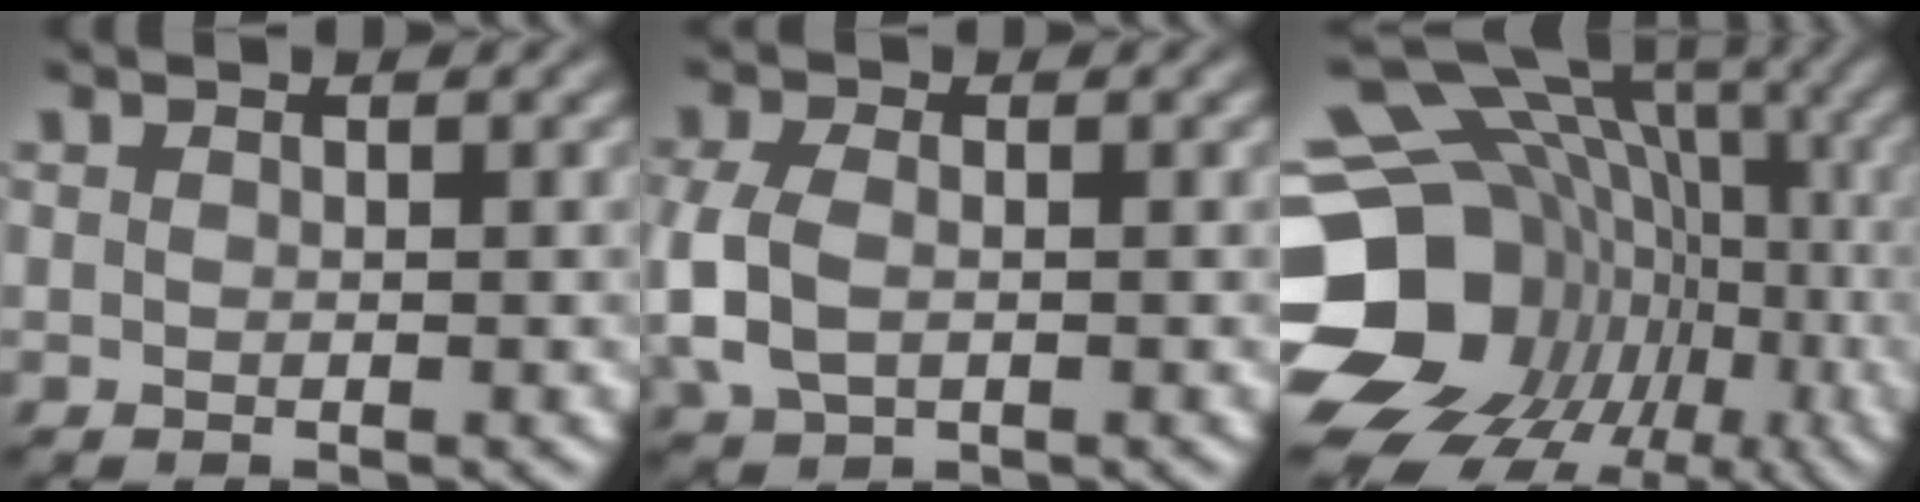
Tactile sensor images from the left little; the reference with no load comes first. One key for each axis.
{"total": 4.2, "fx": -0.9, "fy": 2.8, "fz": 3.1, "tx": -0.086, "ty": -0.007, "tz": -0.022}
{"total": 20.7, "fx": -5.1, "fy": 17.3, "fz": 10.2, "tx": -0.174, "ty": -0.010, "tz": -0.093}